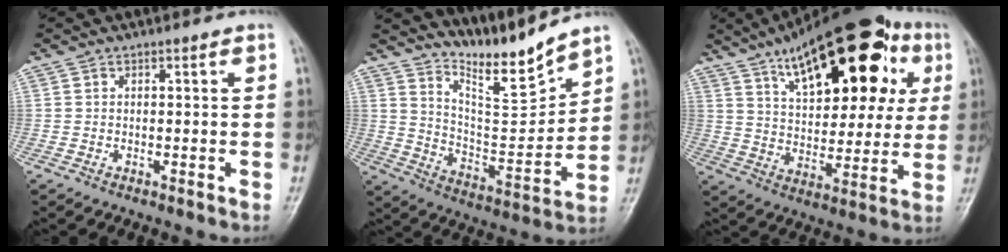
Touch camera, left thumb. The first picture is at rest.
{"total": 11.3, "force": [10.5, 0.6, 4.0], "torque": [-0.047, -0.090, 0.201]}
{"total": 26.7, "force": [11.5, 12.1, 20.8], "torque": [-0.264, 0.001, 0.174]}